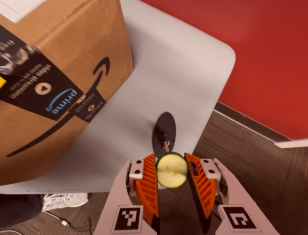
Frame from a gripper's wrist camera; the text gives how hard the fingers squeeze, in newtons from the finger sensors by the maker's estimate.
{"total": 7.5, "left": 7.4, "right": 7.5}